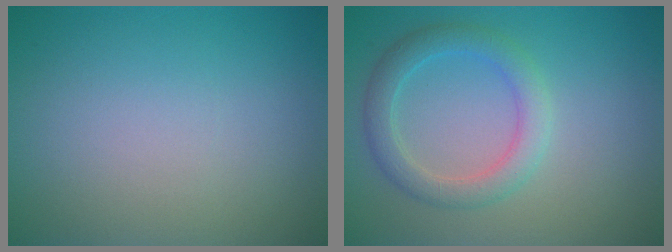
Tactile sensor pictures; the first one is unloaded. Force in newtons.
{"total": 3.1, "press": 3.1, "slide": 0.0}